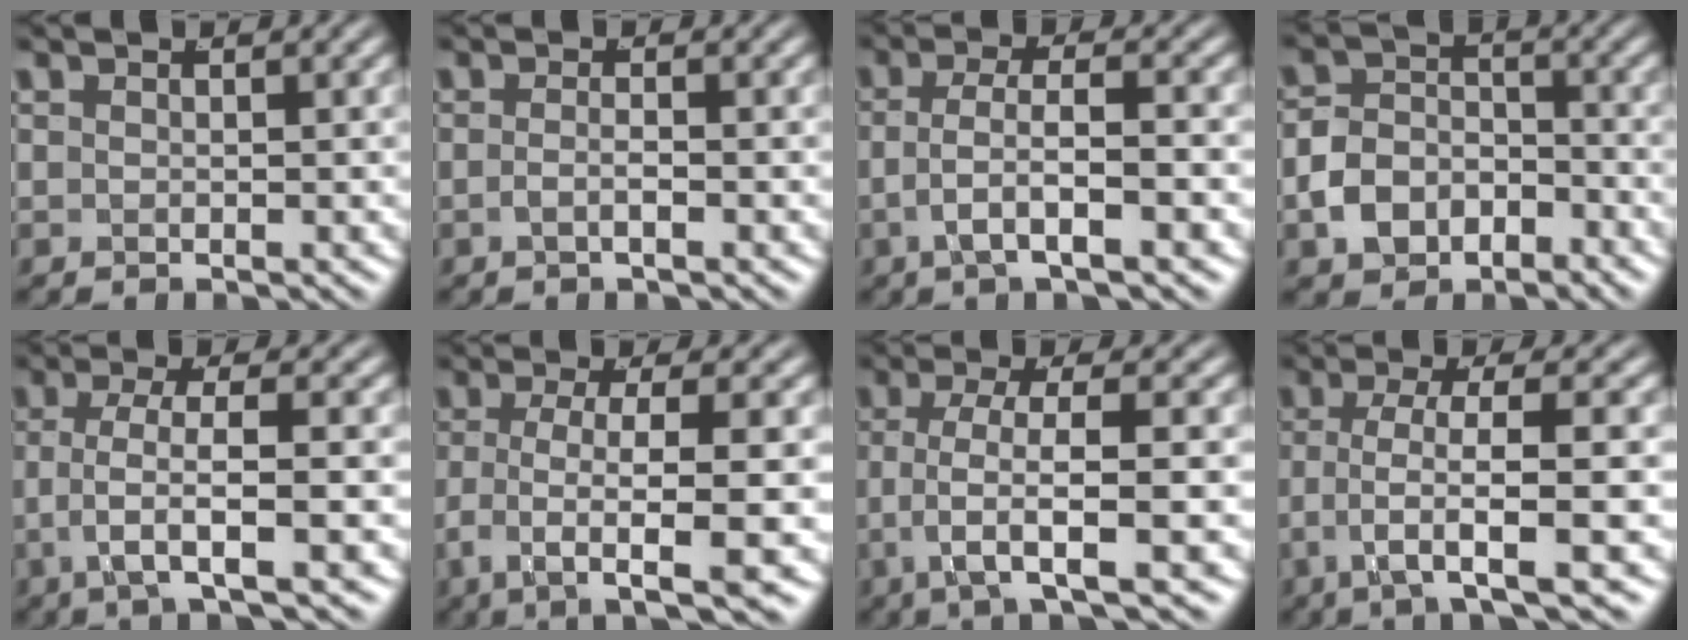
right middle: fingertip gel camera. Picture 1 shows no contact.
{"total": 1.4, "force": [-1.1, 0.0, 0.9], "torque": [-0.020, -0.009, -0.016]}
{"total": 4.0, "force": [-1.3, 1.5, 3.4], "torque": [-0.067, -0.009, -0.019]}
{"total": 5.0, "force": [-2.2, 4.0, 2.2], "torque": [-0.028, -0.007, -0.040]}
{"total": 4.9, "force": [-1.2, 1.5, 4.5], "torque": [-0.094, -0.017, -0.015]}
{"total": 8.3, "force": [-4.5, 2.8, 6.4], "torque": [-0.119, -0.034, -0.059]}
{"total": 5.8, "force": [-1.5, 1.9, 5.2], "torque": [-0.103, -0.021, -0.019]}
{"total": 6.0, "force": [-2.4, 1.7, 5.3], "torque": [-0.105, -0.025, -0.031]}